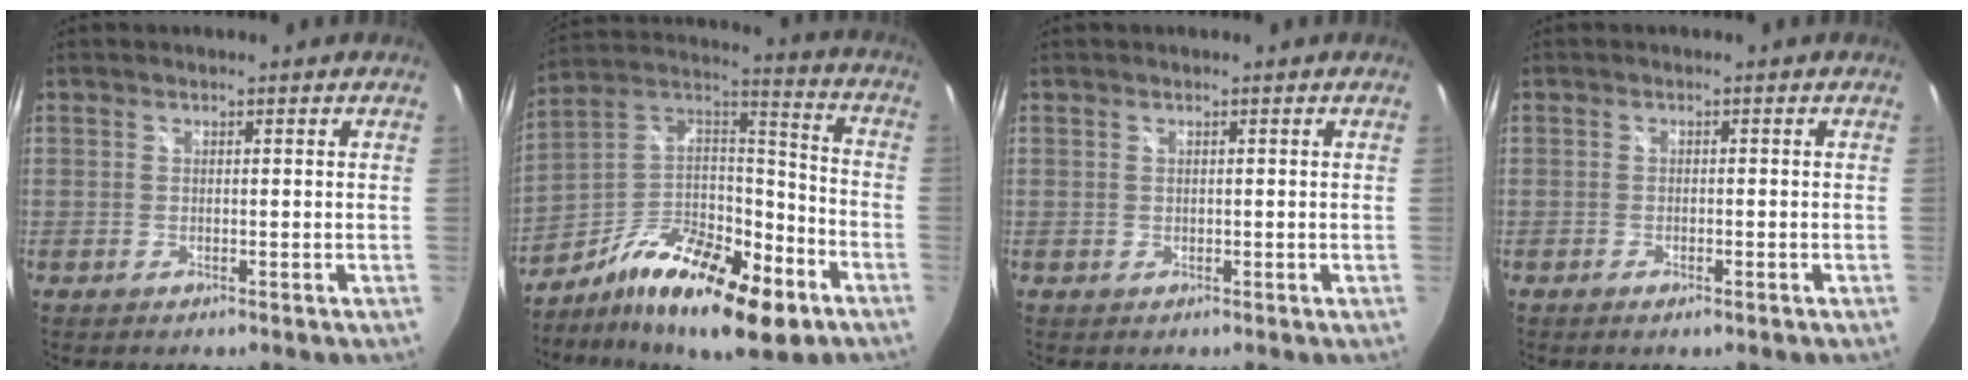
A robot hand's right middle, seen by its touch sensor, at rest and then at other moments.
{"total": 24.1, "force": [-13.5, 9.2, 17.7], "torque": [-0.311, -0.008, -0.229]}
{"total": 0.0}
{"total": 1.7, "force": [-1.2, 0.5, 1.1], "torque": [-0.022, -0.004, -0.021]}